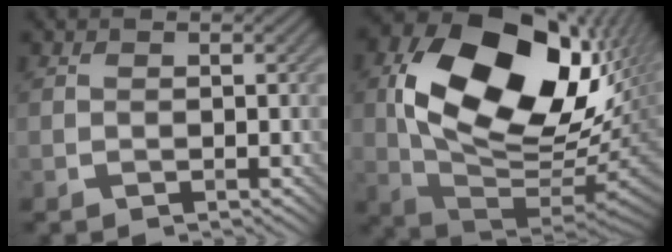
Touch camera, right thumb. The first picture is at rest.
{"total": 19.6, "force": [5.2, 12.4, 14.3], "torque": [-0.272, -0.008, 0.100]}